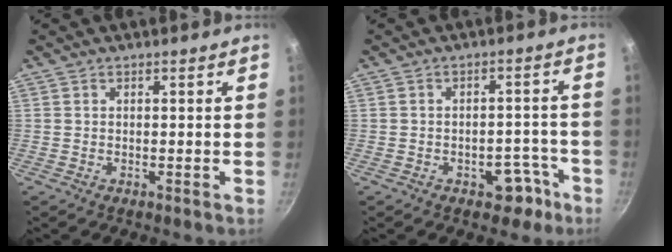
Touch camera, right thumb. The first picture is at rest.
{"total": 5.9, "force": [-3.4, 3.7, 3.1], "torque": [-0.010, 0.041, -0.042]}